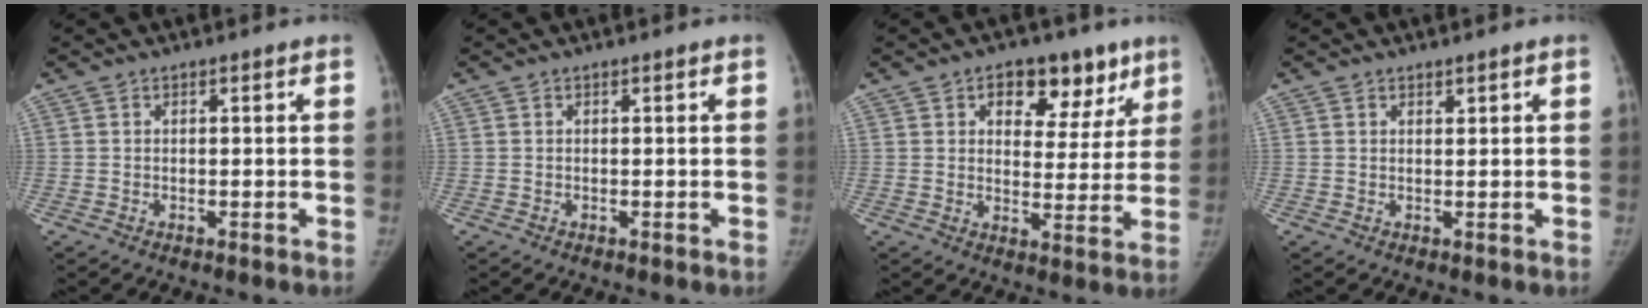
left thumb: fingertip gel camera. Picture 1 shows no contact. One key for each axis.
{"total": 0.0}
{"total": 11.7, "fx": 6.5, "fy": 7.4, "fz": 6.3, "tx": -0.025, "ty": -0.023, "tz": 0.088}
{"total": 0.6, "fx": 0.6, "fy": 0.3, "fz": 0.1, "tx": 0.007, "ty": -0.004, "tz": 0.010}